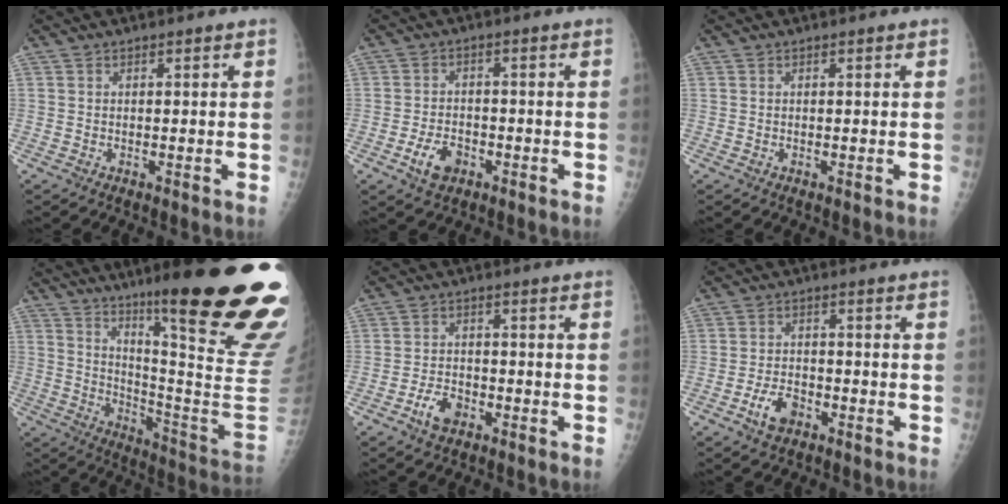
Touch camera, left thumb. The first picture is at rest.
{"total": 5.5, "force": [-2.7, 3.5, 3.3], "torque": [-0.052, 0.016, -0.045]}
{"total": 0.0}
{"total": 29.4, "force": [17.6, 2.4, 23.4], "torque": [-0.257, -0.100, 0.265]}
{"total": 4.9, "force": [-2.7, 2.9, 2.8], "torque": [-0.043, 0.019, -0.048]}
{"total": 5.3, "force": [-2.9, 3.1, 3.1], "torque": [-0.050, 0.020, -0.050]}